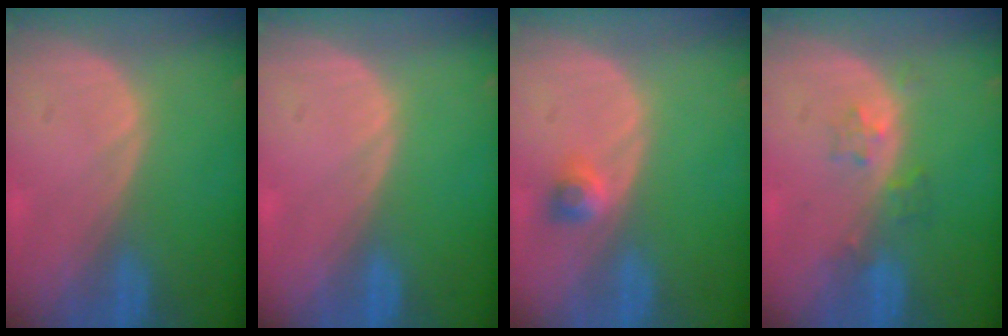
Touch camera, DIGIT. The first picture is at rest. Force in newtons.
{"total": 0.0}
{"total": 2.4, "press": 2.0, "slide": 1.3}
{"total": 2.6, "press": 2.6, "slide": 0.2}